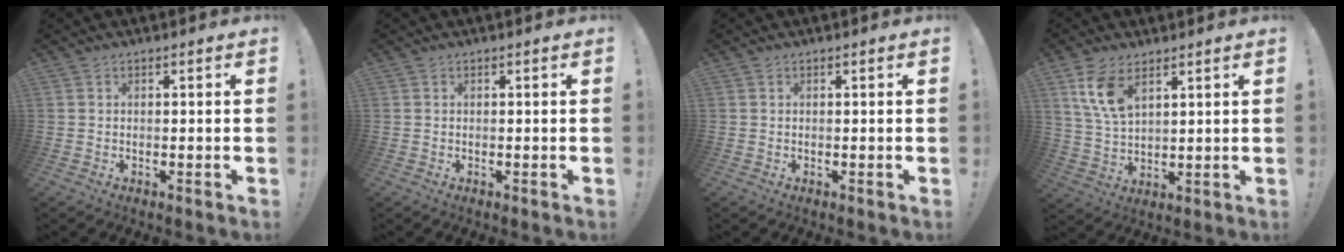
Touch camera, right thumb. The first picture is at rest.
{"total": 0.0}
{"total": 0.0}
{"total": 9.8, "force": [5.7, 4.8, 6.4], "torque": [-0.124, -0.019, 0.108]}